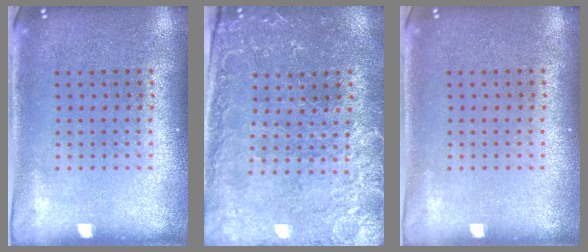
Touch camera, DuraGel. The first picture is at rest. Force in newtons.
{"total": 1.0, "press": 0.9, "slide": 0.3}
{"total": 0.0}